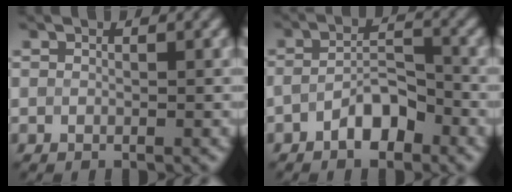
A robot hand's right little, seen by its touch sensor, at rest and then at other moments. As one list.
[{"total": 3.3, "force": [-2.0, 1.3, 2.2], "torque": [-0.037, 0.009, -0.037]}]